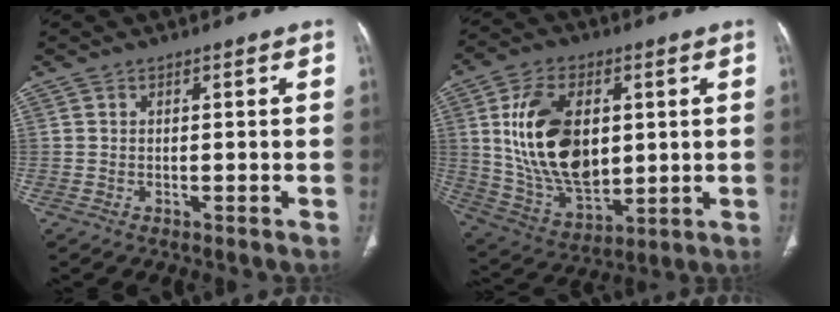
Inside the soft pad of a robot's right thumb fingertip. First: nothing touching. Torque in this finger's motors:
{"motor_torque": [0.67, 3.90, 1.81, 0.27, 0.58]}